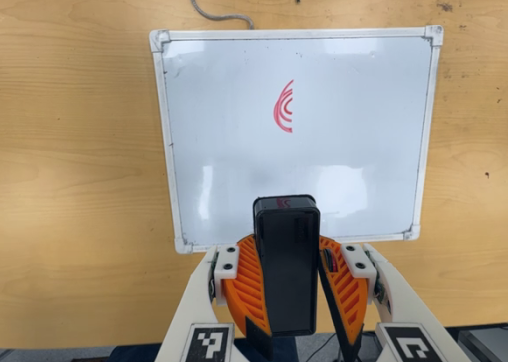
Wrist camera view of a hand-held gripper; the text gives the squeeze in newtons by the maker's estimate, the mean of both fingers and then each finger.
{"total": 10.9, "left": 11.2, "right": 10.7}